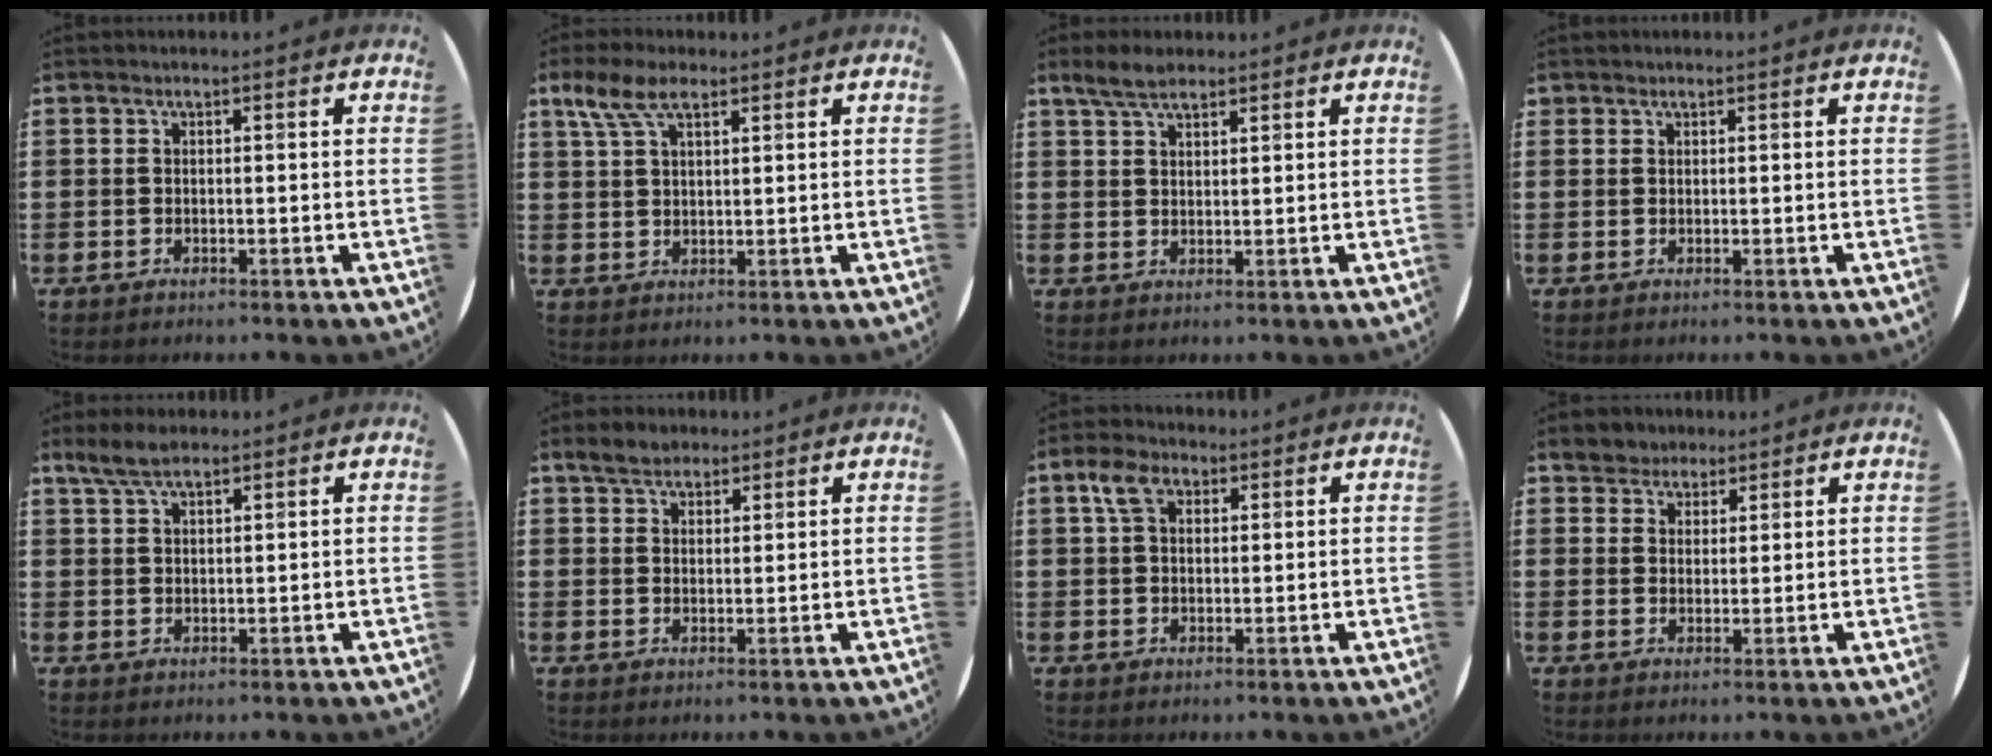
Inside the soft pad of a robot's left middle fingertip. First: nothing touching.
{"total": 5.4, "force": [3.2, 2.3, 3.7], "torque": [-0.072, 0.003, 0.057]}
{"total": 3.8, "force": [3.1, 1.4, 1.9], "torque": [-0.035, -0.002, 0.056]}
{"total": 0.7, "force": [0.6, 0.2, -0.1], "torque": [0.001, 0.003, 0.012]}
{"total": 4.1, "force": [3.3, 1.3, 2.2], "torque": [-0.041, -0.001, 0.059]}
{"total": 3.5, "force": [3.0, 1.6, 0.8], "torque": [-0.015, 0.001, 0.056]}
{"total": 4.2, "force": [2.4, 2.5, 2.3], "torque": [-0.046, 0.007, 0.041]}
{"total": 3.6, "force": [3.1, 1.7, -0.4], "torque": [-0.007, 0.001, 0.061]}